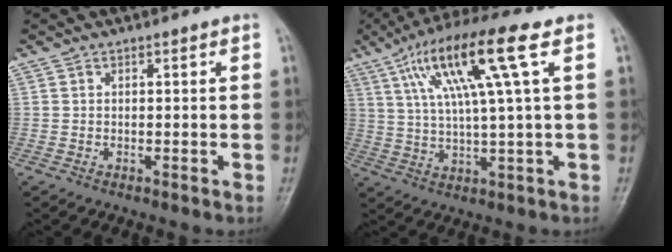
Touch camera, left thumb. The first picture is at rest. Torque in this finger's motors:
{"motor_torque": [0.50, 0.73, 1.89, -0.88, 0.52]}